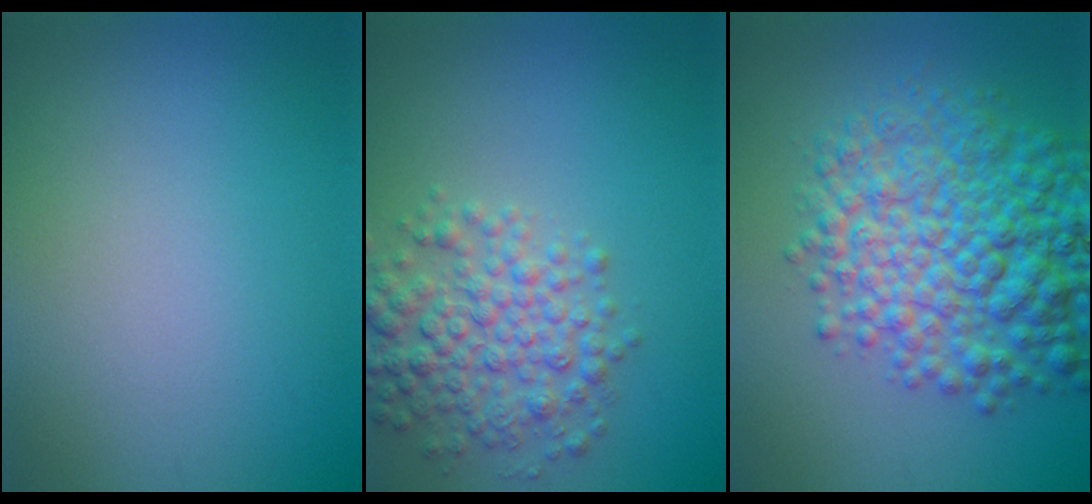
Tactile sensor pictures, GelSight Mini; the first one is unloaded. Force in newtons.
{"total": 5.0, "press": 5.0, "slide": 0.1}
{"total": 9.6, "press": 9.5, "slide": 0.3}